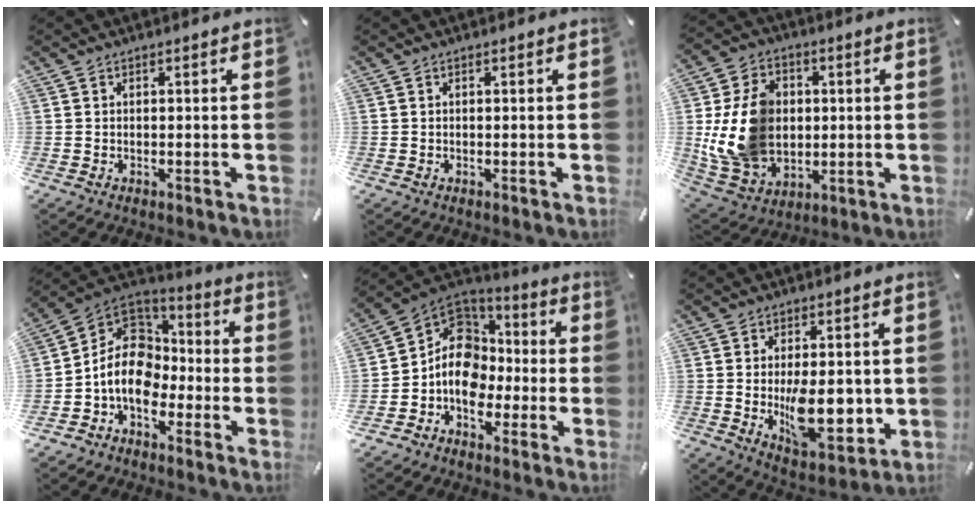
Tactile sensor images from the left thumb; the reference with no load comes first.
{"total": 0.0}
{"total": 16.7, "force": [0.6, 13.3, 10.1], "torque": [-0.233, 0.006, 0.014]}
{"total": 12.7, "force": [-4.3, 9.8, 6.8], "torque": [-0.159, 0.020, -0.082]}
{"total": 13.1, "force": [-2.5, 11.1, 6.6], "torque": [-0.128, 0.011, -0.043]}
{"total": 13.0, "force": [-0.3, 7.3, 10.7], "torque": [-0.165, -0.017, -0.002]}